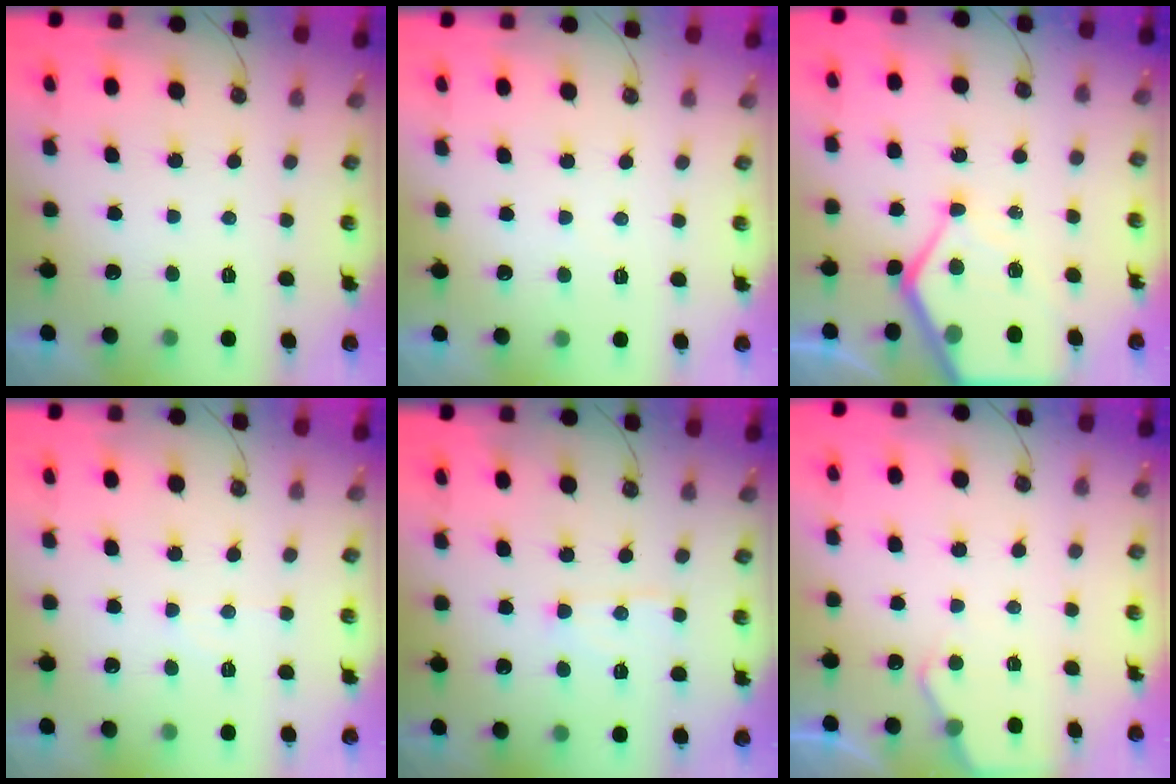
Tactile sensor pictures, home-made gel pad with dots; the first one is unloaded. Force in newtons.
{"total": 3.3, "press": 3.2, "slide": 0.5}
{"total": 12.0, "press": 11.9, "slide": 1.3}
{"total": 5.3, "press": 5.3, "slide": 0.7}
{"total": 7.7, "press": 7.7, "slide": 0.5}
{"total": 5.1, "press": 5.0, "slide": 0.5}